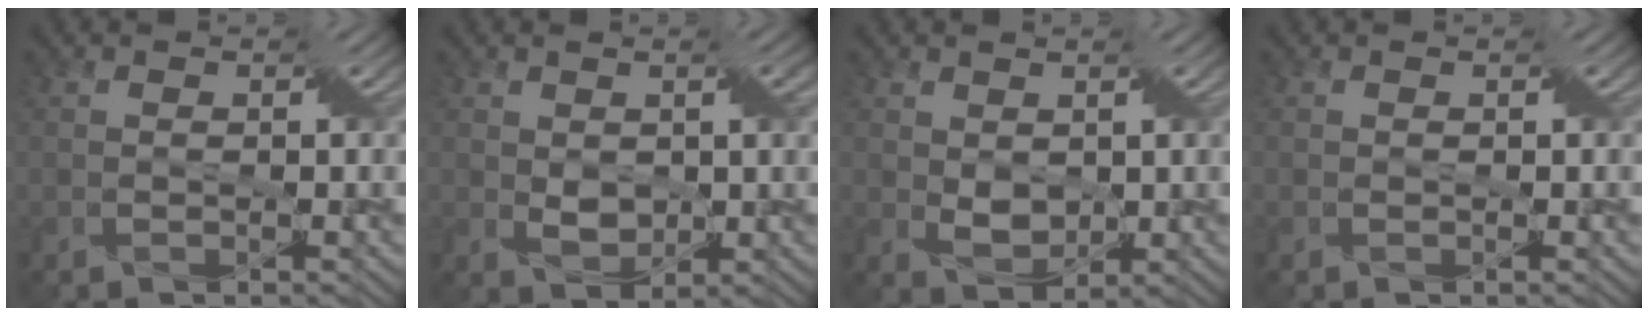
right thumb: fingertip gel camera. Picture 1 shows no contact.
{"total": 2.8, "force": [0.6, 1.9, 2.0], "torque": [-0.043, -0.002, 0.014]}
{"total": 2.9, "force": [0.7, 2.2, 1.8], "torque": [-0.043, -0.004, 0.017]}
{"total": 0.0}